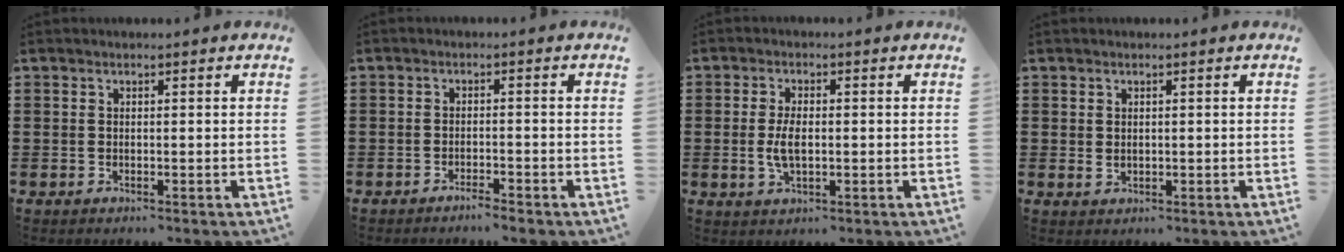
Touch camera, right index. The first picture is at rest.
{"total": 1.8, "force": [-1.6, 0.1, 0.7], "torque": [-0.015, 0.000, -0.030]}
{"total": 4.4, "force": [-0.4, 2.1, 3.8], "torque": [-0.085, -0.001, -0.011]}
{"total": 1.0, "force": [0.3, 0.8, 0.5], "torque": [-0.012, 0.007, 0.005]}